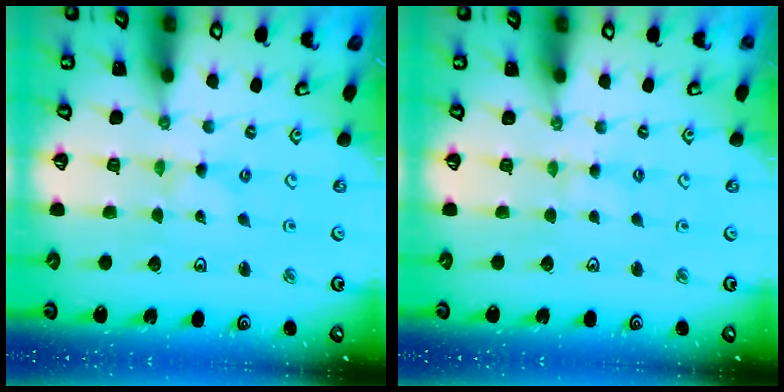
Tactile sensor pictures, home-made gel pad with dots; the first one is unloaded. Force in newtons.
{"total": 2.1, "press": 2.1, "slide": 0.3}